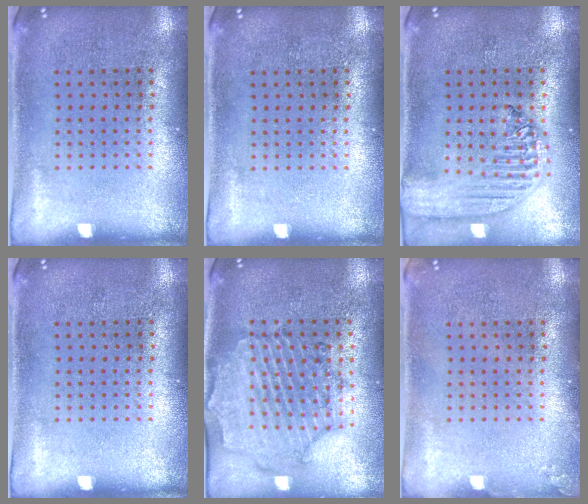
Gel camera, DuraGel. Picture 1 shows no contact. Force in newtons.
{"total": 0.0}
{"total": 2.3, "press": 1.9, "slide": 1.2}
{"total": 0.0}
{"total": 1.2, "press": 1.1, "slide": 0.3}
{"total": 0.6, "press": 0.6, "slide": 0.0}